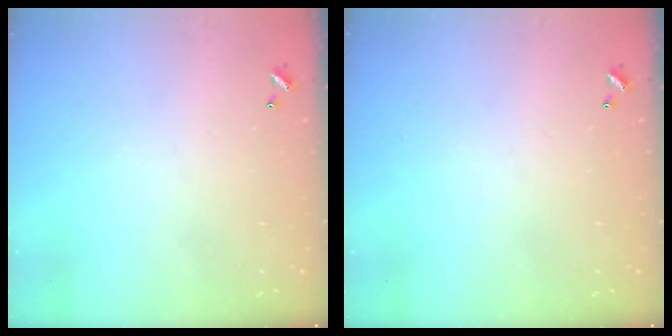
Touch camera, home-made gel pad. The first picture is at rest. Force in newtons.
{"total": 0.0}